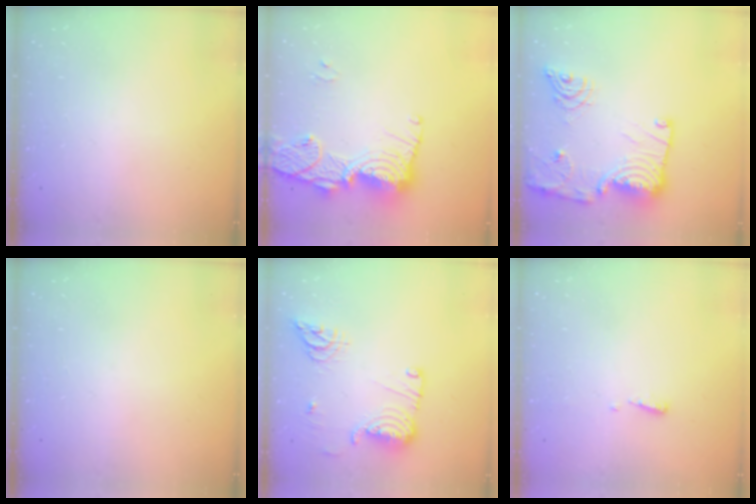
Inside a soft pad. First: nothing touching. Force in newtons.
{"total": 17.4, "press": 17.3, "slide": 1.4}
{"total": 19.2, "press": 19.2, "slide": 1.7}
{"total": 0.0}
{"total": 17.5, "press": 16.1, "slide": 6.9}
{"total": 4.3, "press": 4.2, "slide": 0.4}